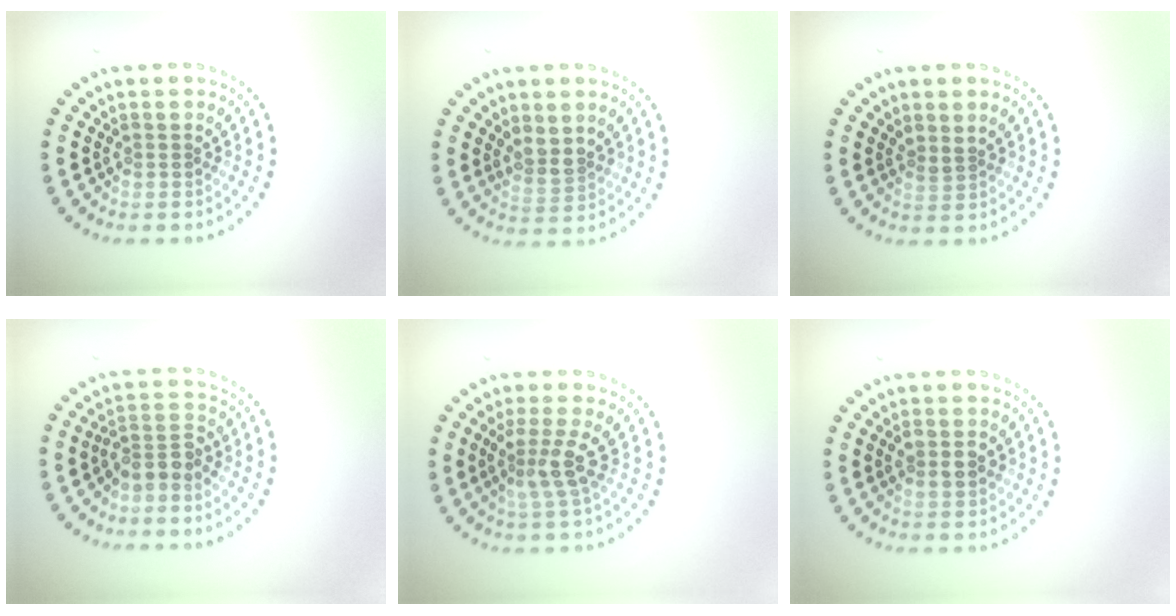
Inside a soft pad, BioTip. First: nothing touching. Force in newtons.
{"total": 2.2, "press": 1.9, "slide": 1.1}
{"total": 1.0, "press": 0.7, "slide": 0.7}
{"total": 2.5, "press": 1.9, "slide": 1.6}
{"total": 2.8, "press": 2.2, "slide": 1.8}
{"total": 1.9, "press": 1.9, "slide": 0.2}